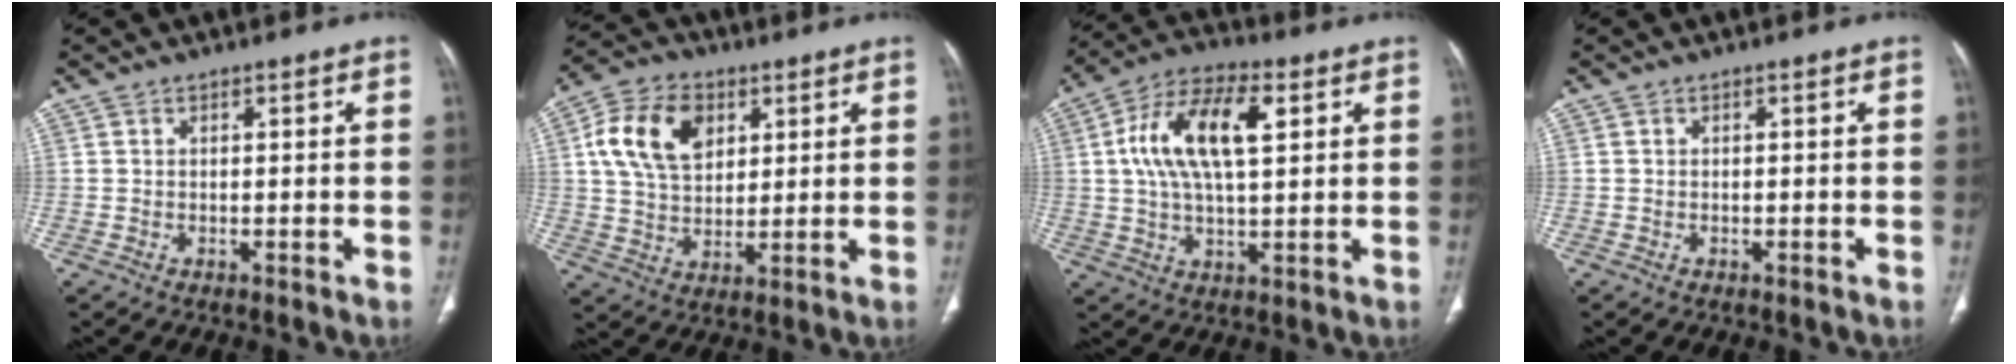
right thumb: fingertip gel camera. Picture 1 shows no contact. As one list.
[{"total": 13.3, "force": [4.4, 9.0, 8.8], "torque": [-0.141, -0.002, 0.080]}, {"total": 15.0, "force": [3.8, 6.9, 12.8], "torque": [-0.238, 0.014, 0.066]}, {"total": 0.0}]